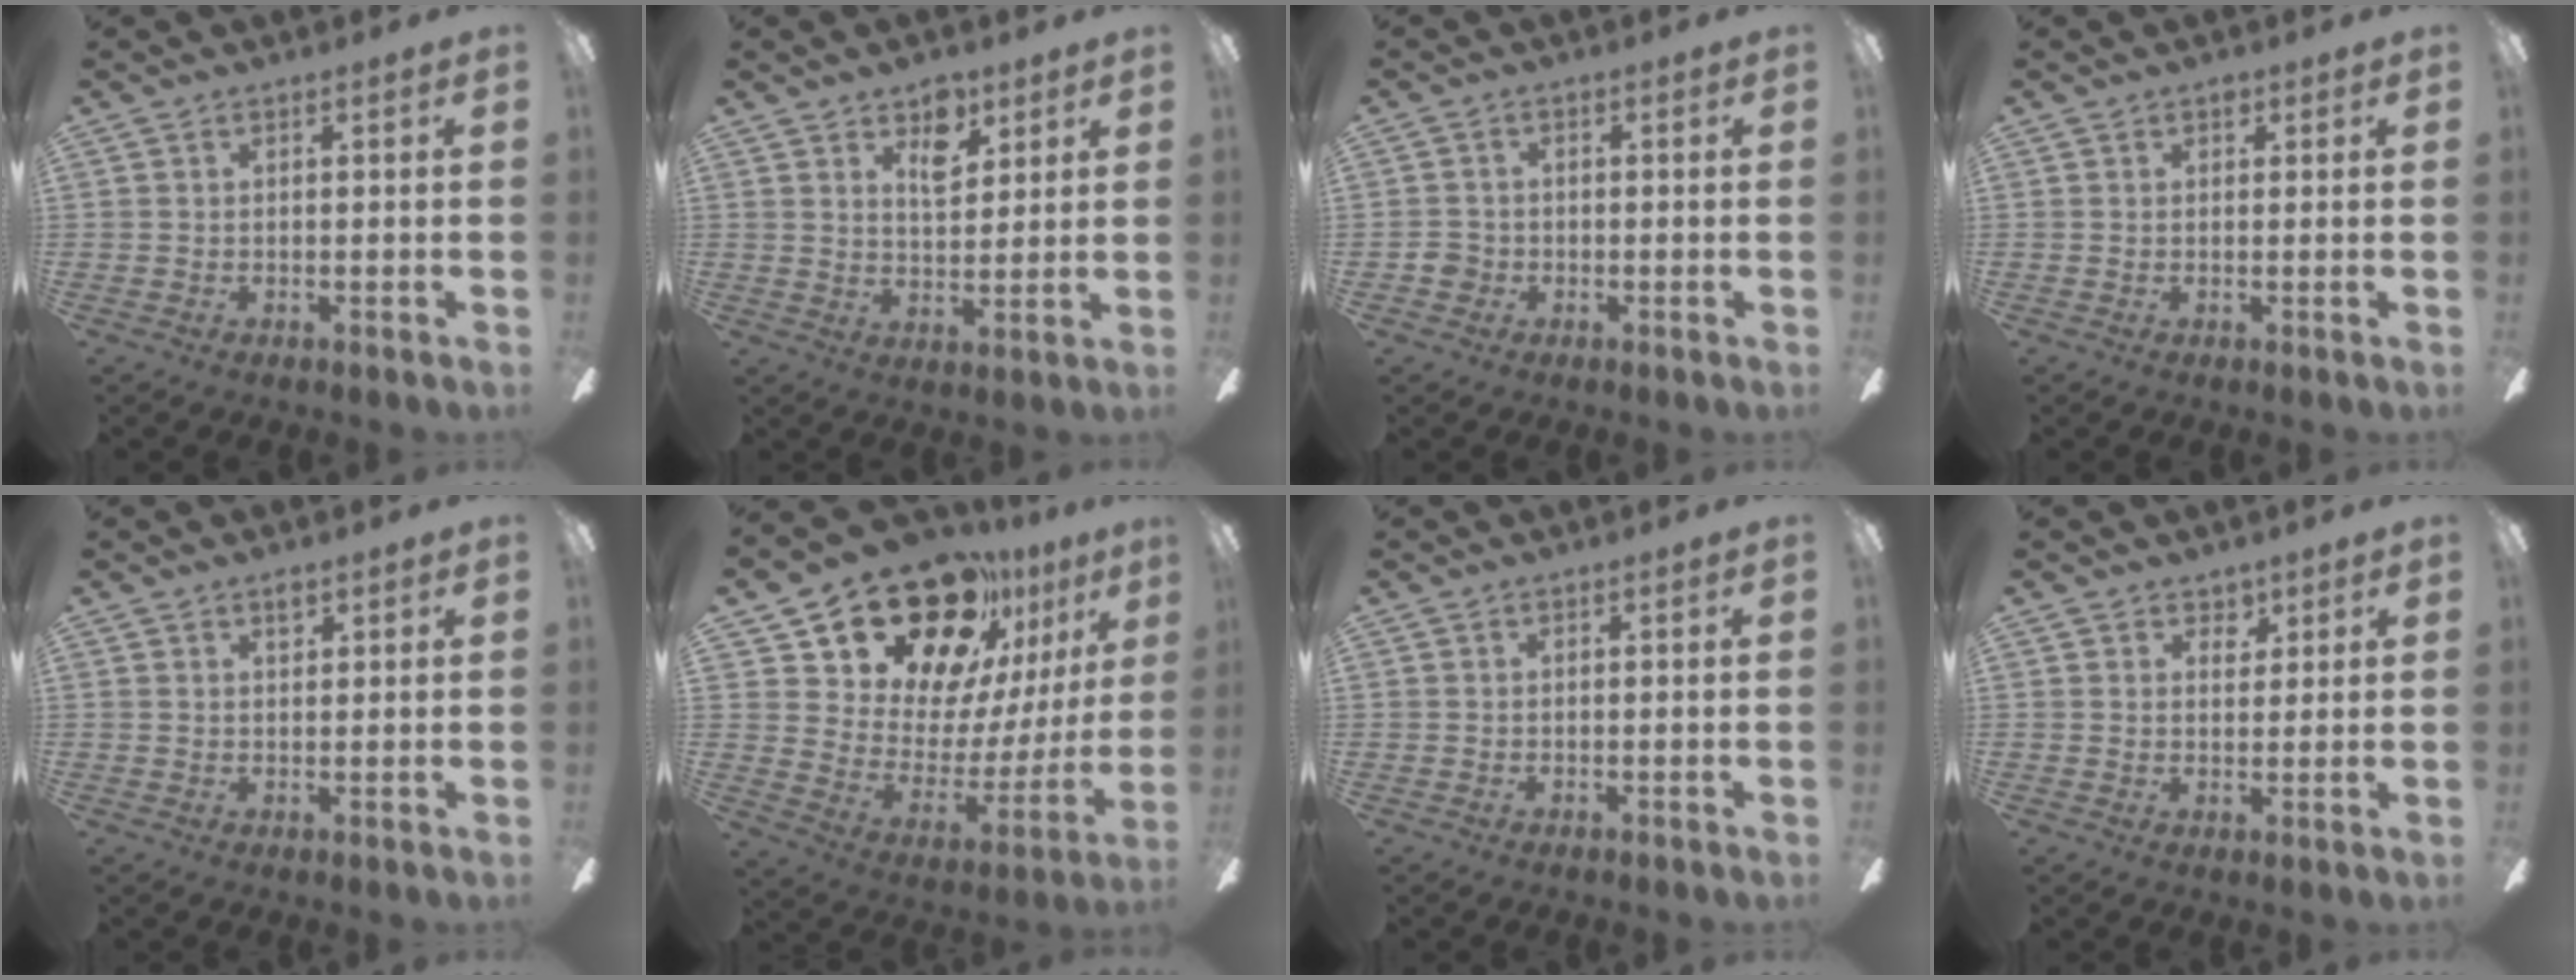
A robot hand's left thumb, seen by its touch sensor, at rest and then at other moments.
{"total": 7.4, "force": [4.8, 4.0, 4.0], "torque": [-0.044, -0.020, 0.082]}
{"total": 2.9, "force": [-1.2, 2.5, 0.7], "torque": [-0.001, 0.003, -0.023]}
{"total": 1.2, "force": [0.8, 0.8, 0.4], "torque": [-0.002, -0.004, 0.014]}
{"total": 2.0, "force": [1.6, 0.9, 0.9], "torque": [-0.004, -0.008, 0.026]}
{"total": 22.1, "force": [17.9, 10.1, 8.2], "torque": [-0.131, -0.135, 0.328]}
{"total": 0.0}
{"total": 3.4, "force": [2.6, 2.2, 0.5], "torque": [0.004, -0.011, 0.045]}